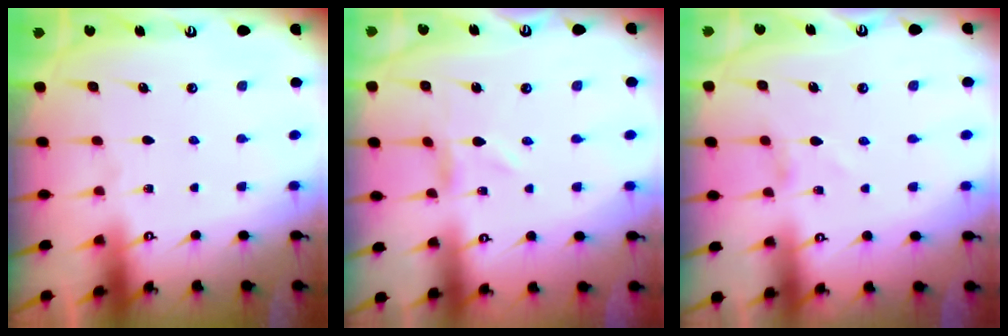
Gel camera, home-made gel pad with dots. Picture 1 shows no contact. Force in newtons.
{"total": 0.7, "press": 0.7, "slide": 0.1}
{"total": 0.0}